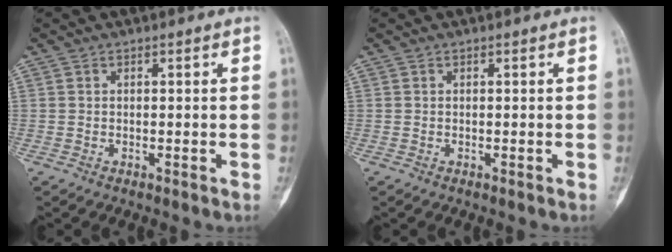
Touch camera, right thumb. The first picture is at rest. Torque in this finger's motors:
{"motor_torque": [0.00, 0.00, 0.05, -0.05, 0.00]}